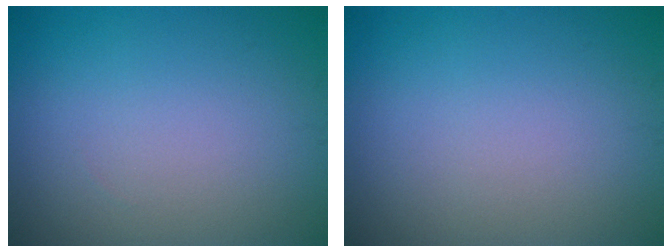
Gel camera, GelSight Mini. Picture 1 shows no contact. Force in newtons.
{"total": 0.0}